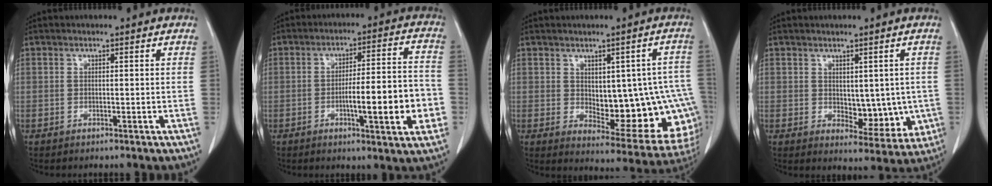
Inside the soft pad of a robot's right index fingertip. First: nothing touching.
{"total": 13.9, "force": [-3.6, 2.2, 13.3], "torque": [-0.185, 0.018, -0.050]}
{"total": 17.0, "force": [-1.1, 7.1, 15.4], "torque": [-0.137, 0.015, 0.011]}
{"total": 7.2, "force": [-0.1, 4.1, 6.0], "torque": [-0.055, -0.007, 0.013]}